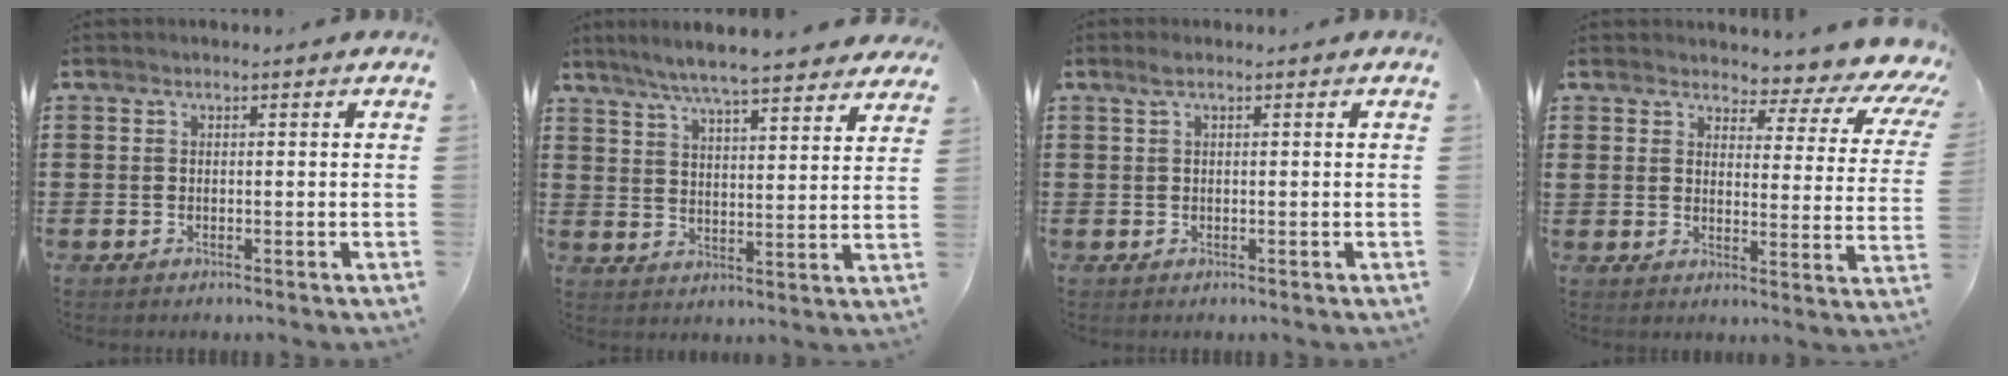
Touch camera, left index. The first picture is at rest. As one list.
[{"total": 6.8, "force": [6.1, 0.0, 2.8], "torque": [-0.077, -0.028, 0.107]}, {"total": 1.0, "force": [0.5, 0.1, 0.9], "torque": [-0.019, 0.001, 0.009]}, {"total": 4.3, "force": [3.6, 1.5, 1.9], "torque": [-0.050, -0.025, 0.056]}]